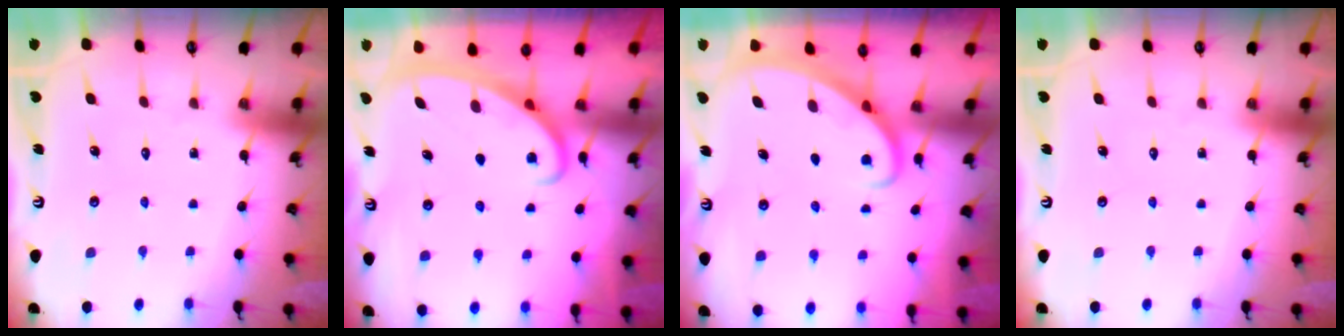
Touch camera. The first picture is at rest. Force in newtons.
{"total": 2.5, "press": 2.5, "slide": 0.4}
{"total": 2.9, "press": 2.9, "slide": 0.2}
{"total": 0.0}